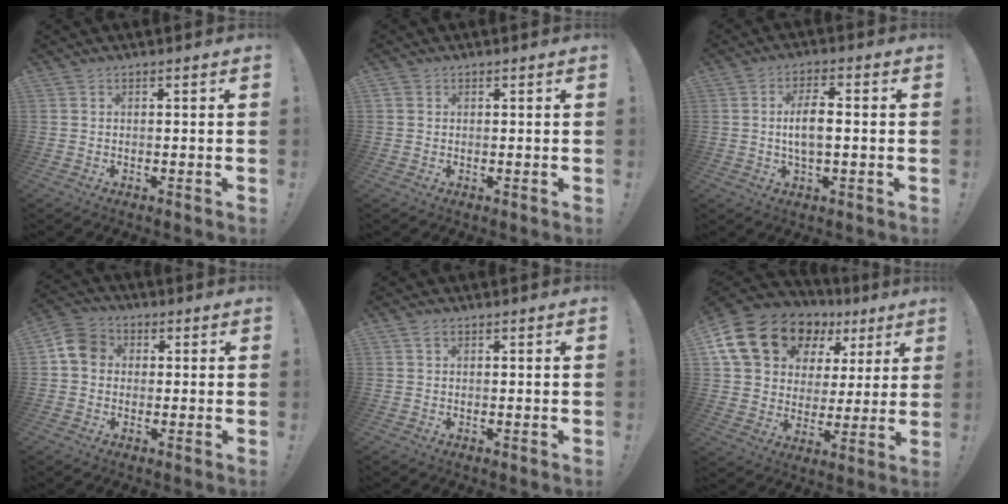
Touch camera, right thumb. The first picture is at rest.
{"total": 1.1, "force": [0.5, 0.9, 0.2], "torque": [-0.013, 0.006, 0.011]}
{"total": 7.2, "force": [-0.3, 2.7, 6.7], "torque": [-0.123, 0.003, -0.011]}
{"total": 7.7, "force": [1.0, 6.6, 3.9], "torque": [-0.060, 0.020, 0.025]}
{"total": 1.6, "force": [1.0, 0.8, 0.9], "torque": [-0.017, 0.002, 0.019]}
{"total": 20.1, "force": [11.0, 13.4, 10.1], "torque": [-0.166, -0.053, 0.217]}